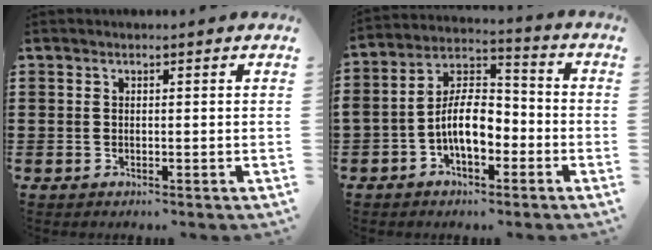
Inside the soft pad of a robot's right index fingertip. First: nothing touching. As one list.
[{"total": 8.2, "force": [-3.0, 4.1, 6.4], "torque": [-0.139, 0.008, -0.060]}]